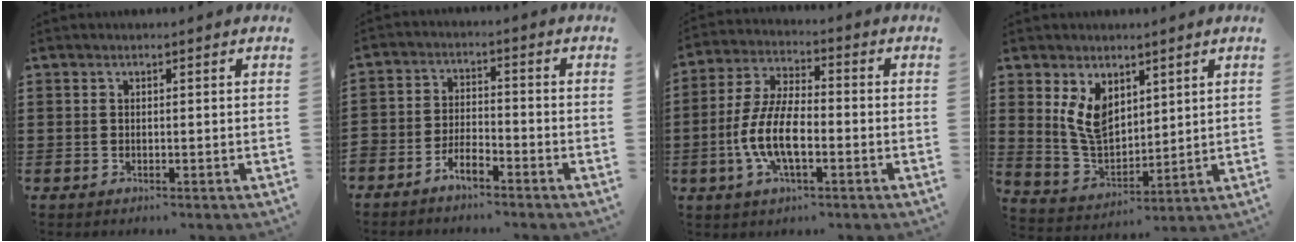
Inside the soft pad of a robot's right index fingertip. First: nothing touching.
{"total": 3.9, "force": [-3.7, 0.8, 0.9], "torque": [-0.028, 0.006, -0.079]}
{"total": 9.3, "force": [-2.6, 3.7, 8.1], "torque": [-0.192, -0.008, -0.056]}
{"total": 7.7, "force": [3.5, 4.7, 4.9], "torque": [-0.123, -0.004, 0.066]}